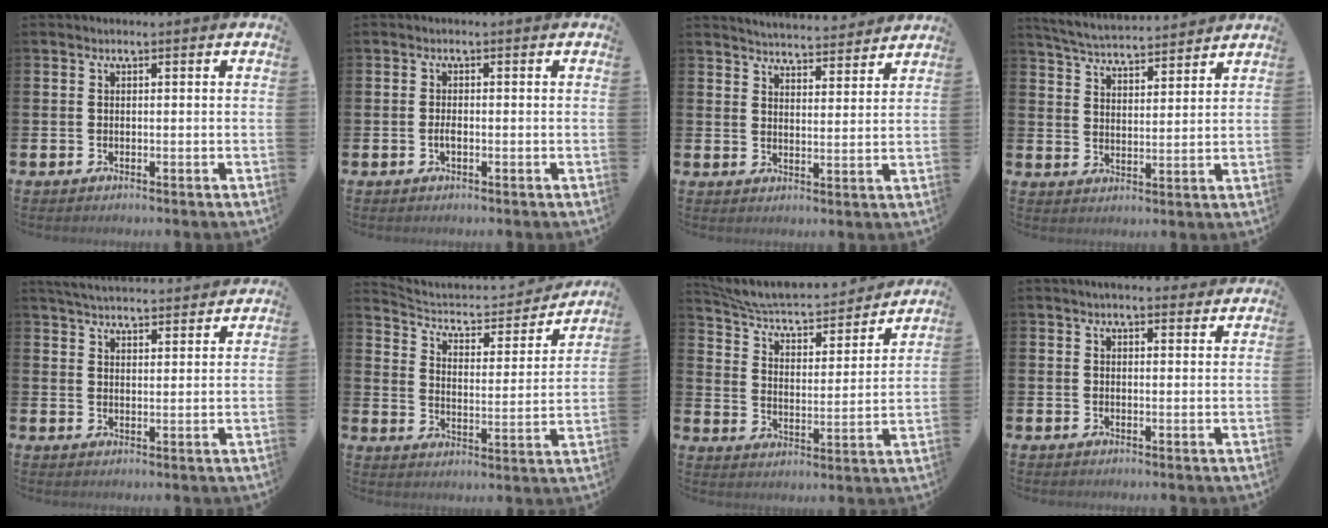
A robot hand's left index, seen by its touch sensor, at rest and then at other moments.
{"total": 1.3, "force": [-0.4, 0.6, 1.1], "torque": [-0.025, 0.001, -0.007]}
{"total": 5.1, "force": [5.1, 0.3, 0.0], "torque": [-0.012, -0.038, 0.091]}
{"total": 5.1, "force": [5.1, 0.3, 0.5], "torque": [-0.035, -0.031, 0.091]}
{"total": 4.7, "force": [4.7, 0.3, 0.5], "torque": [-0.023, -0.028, 0.084]}
{"total": 5.7, "force": [5.2, 2.0, 1.4], "torque": [-0.060, -0.041, 0.082]}
{"total": 6.1, "force": [5.7, 1.4, 1.8], "torque": [-0.067, -0.049, 0.092]}
{"total": 2.7, "force": [2.6, 0.5, 0.4], "torque": [-0.001, -0.013, 0.046]}